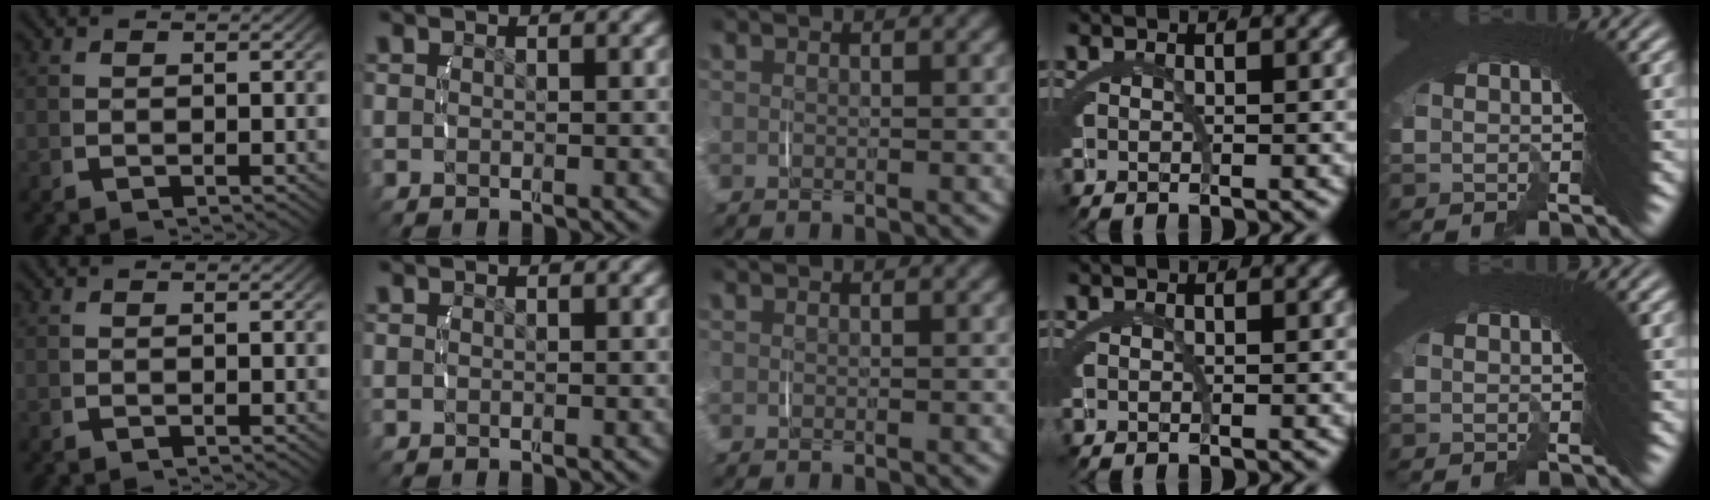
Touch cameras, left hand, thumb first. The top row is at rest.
{}